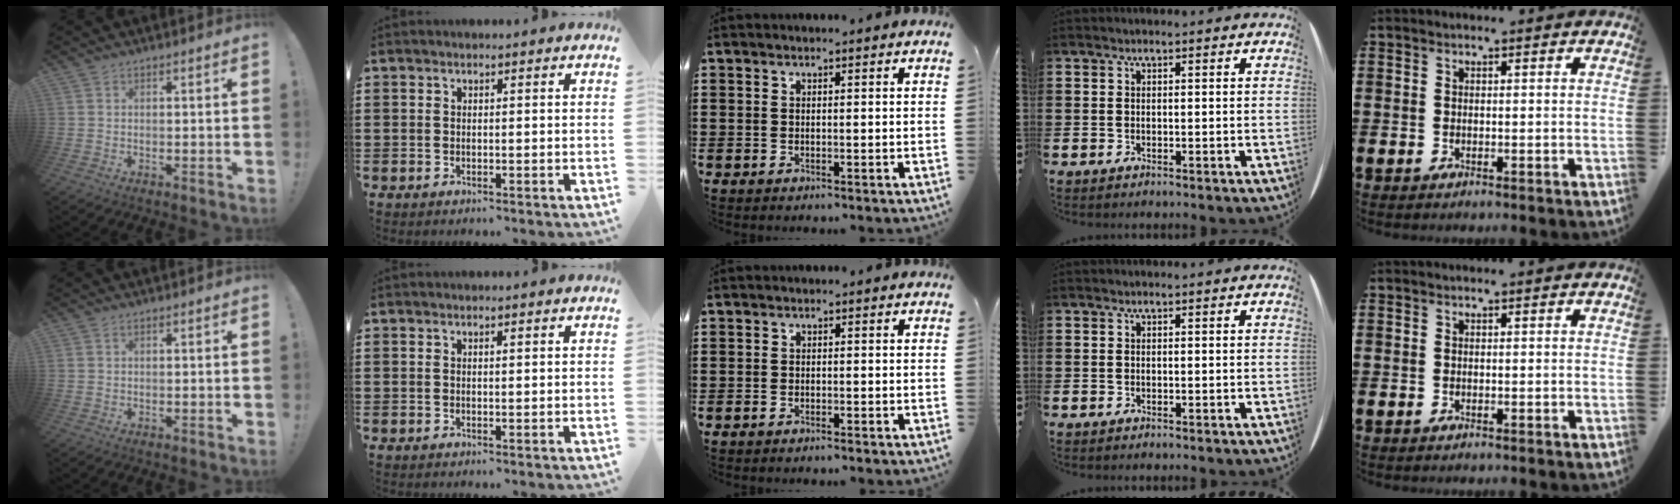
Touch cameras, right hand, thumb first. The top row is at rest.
{"thumb": {"total": 0.7, "force": [0.4, 0.5, 0.4], "torque": [-0.008, 0.003, 0.007]}, "index": {"total": 0.7, "force": [0.2, 0.1, 0.6], "torque": [-0.014, -0.001, 0.005]}, "middle": {"total": 0.7, "force": [-0.6, 0.1, 0.3], "torque": [-0.009, -0.004, -0.011]}}